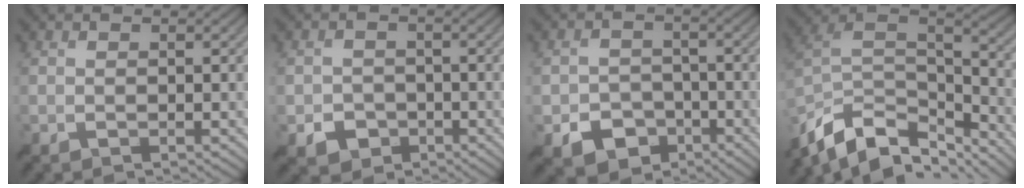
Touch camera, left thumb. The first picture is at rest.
{"total": 3.6, "force": [-1.6, 3.0, 1.1], "torque": [-0.020, -0.010, -0.030]}
{"total": 6.1, "force": [-3.3, 4.7, 2.3], "torque": [-0.043, -0.015, -0.056]}
{"total": 13.9, "force": [-9.7, 6.7, 7.3], "torque": [-0.194, -0.010, -0.168]}